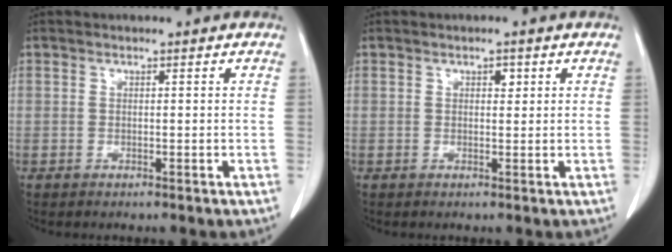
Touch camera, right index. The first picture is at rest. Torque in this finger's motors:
{"motor_torque": [0.02, 0.04, 0.00, 0.00]}